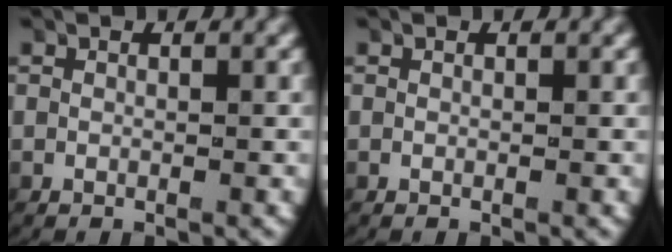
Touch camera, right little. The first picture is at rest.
{"total": 0.0}